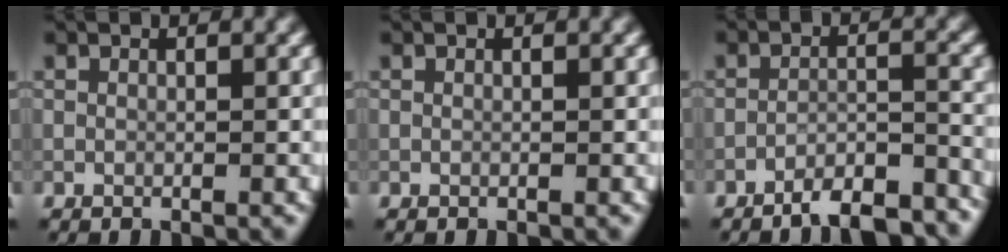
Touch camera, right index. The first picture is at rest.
{"total": 0.0}
{"total": 6.6, "force": [-5.7, 1.3, 3.0], "torque": [-0.047, 0.001, -0.089]}